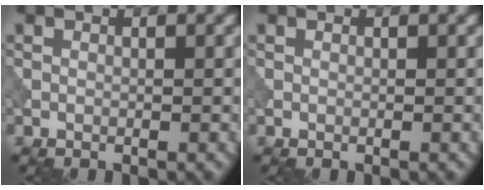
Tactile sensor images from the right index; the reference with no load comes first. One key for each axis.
{"total": 0.0}